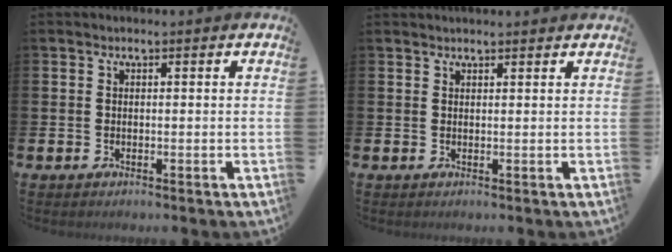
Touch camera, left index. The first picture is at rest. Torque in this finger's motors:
{"motor_torque": [0.19, -0.37, 0.51, 0.12]}